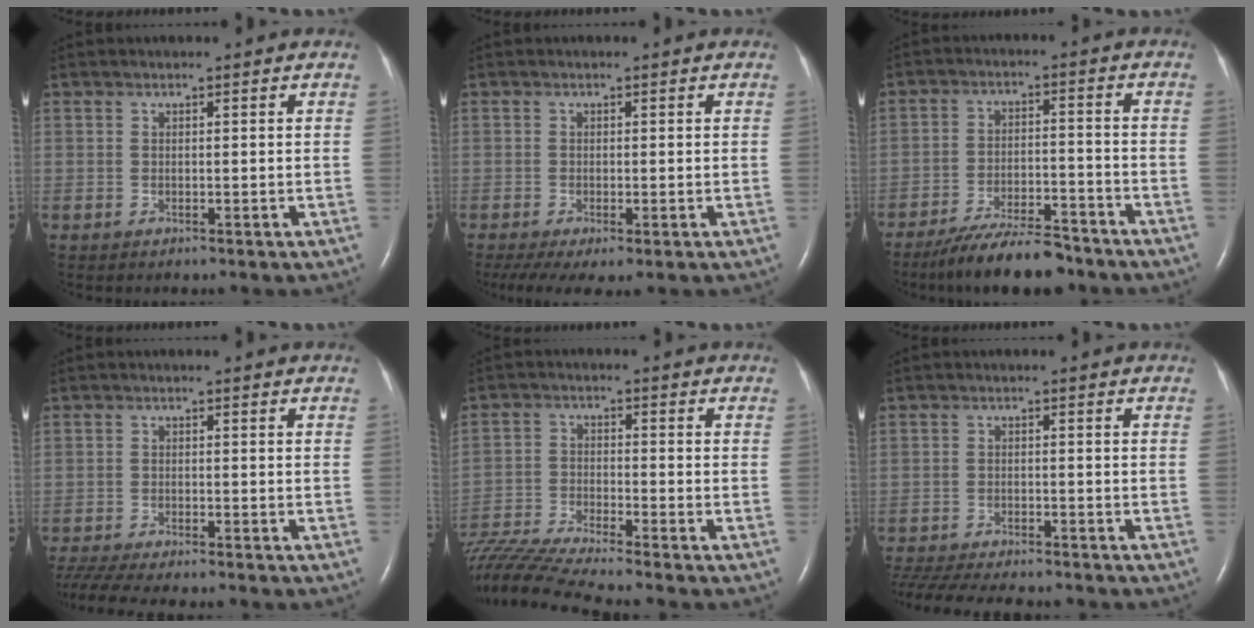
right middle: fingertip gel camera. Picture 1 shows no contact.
{"total": 5.7, "force": [-3.3, 1.6, 4.4], "torque": [-0.076, -0.021, -0.059]}
{"total": 11.0, "force": [-9.5, 2.0, 5.2], "torque": [-0.087, -0.011, -0.157]}
{"total": 9.3, "force": [-8.1, 0.1, 4.4], "torque": [-0.069, -0.017, -0.131]}
{"total": 10.5, "force": [-9.4, -1.9, 4.2], "torque": [-0.074, -0.025, -0.170]}
{"total": 14.7, "force": [-13.0, 2.8, 6.4], "torque": [-0.142, -0.024, -0.189]}